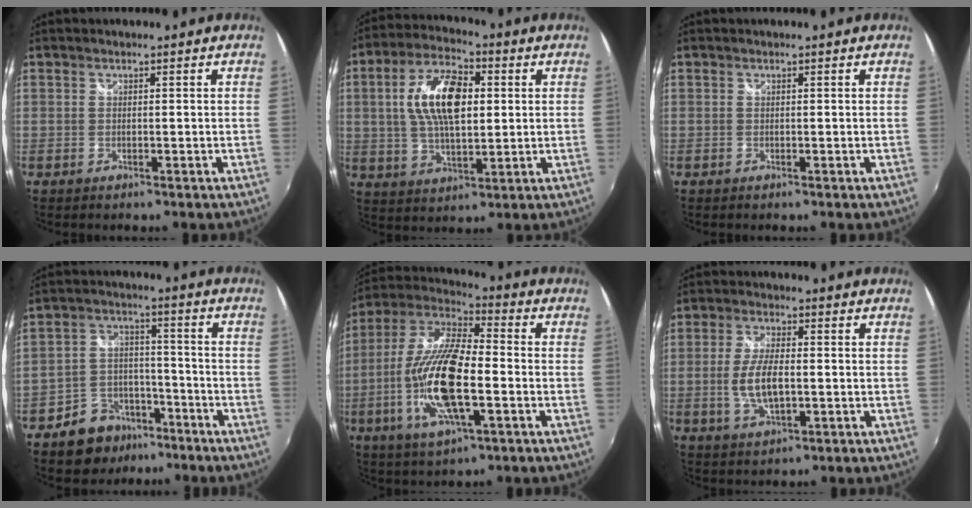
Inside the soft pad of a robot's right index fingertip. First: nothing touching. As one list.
[{"total": 13.7, "force": [2.3, 6.6, 11.8], "torque": [-0.222, 0.016, 0.039]}, {"total": 0.0}, {"total": 9.8, "force": [-6.8, 6.6, 2.3], "torque": [-0.060, 0.027, -0.098]}, {"total": 18.9, "force": [-4.3, 6.3, 17.2], "torque": [-0.354, -0.010, -0.087]}, {"total": 7.9, "force": [-1.0, 3.3, 7.1], "torque": [-0.145, -0.003, -0.017]}]